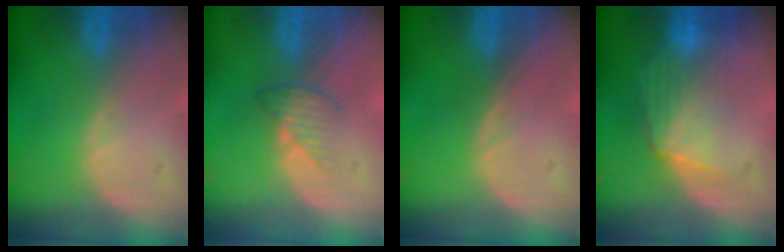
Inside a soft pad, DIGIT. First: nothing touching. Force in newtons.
{"total": 2.5, "press": 2.5, "slide": 0.2}
{"total": 0.0}
{"total": 7.0, "press": 6.5, "slide": 2.6}